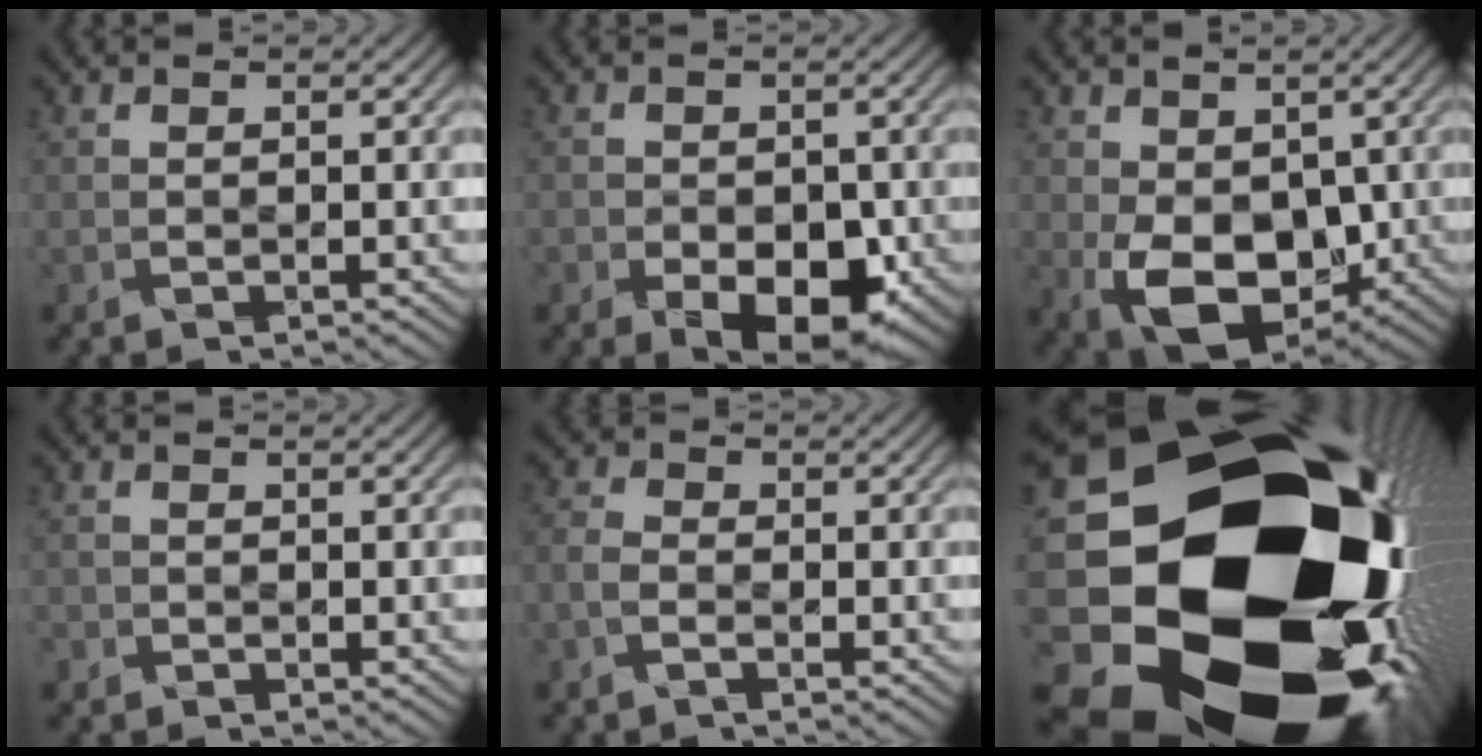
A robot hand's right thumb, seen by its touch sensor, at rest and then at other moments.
{"total": 9.1, "force": [-4.1, 5.8, 5.8], "torque": [-0.084, -0.020, -0.070]}
{"total": 11.0, "force": [-2.1, 7.1, 8.1], "torque": [-0.165, -0.025, -0.030]}
{"total": 1.3, "force": [-0.9, 1.0, 0.0], "torque": [-0.012, 0.007, -0.014]}
{"total": 2.2, "force": [-1.5, 0.7, 1.5], "torque": [-0.057, 0.004, -0.025]}
{"total": 24.1, "force": [-6.6, 19.0, 13.2], "torque": [-0.220, -0.060, -0.126]}